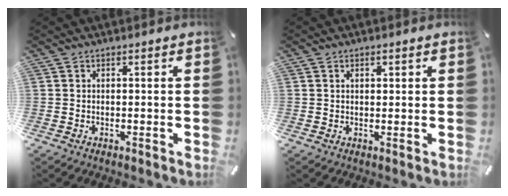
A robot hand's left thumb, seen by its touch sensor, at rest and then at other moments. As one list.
[{"total": 1.4, "force": [0.6, 0.9, 0.9], "torque": [-0.012, 0.001, 0.008]}]